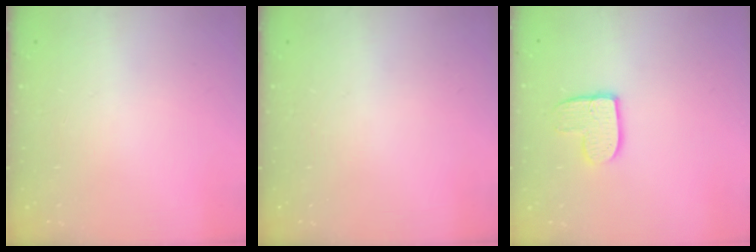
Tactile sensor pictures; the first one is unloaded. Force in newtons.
{"total": 0.0}
{"total": 9.5, "press": 9.5, "slide": 0.3}